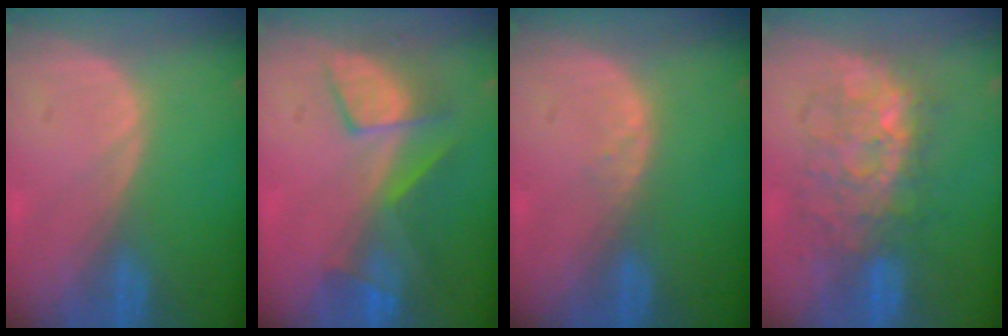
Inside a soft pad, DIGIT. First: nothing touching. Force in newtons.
{"total": 7.6, "press": 7.2, "slide": 2.5}
{"total": 1.0, "press": 1.0, "slide": 0.2}
{"total": 8.7, "press": 8.7, "slide": 0.3}